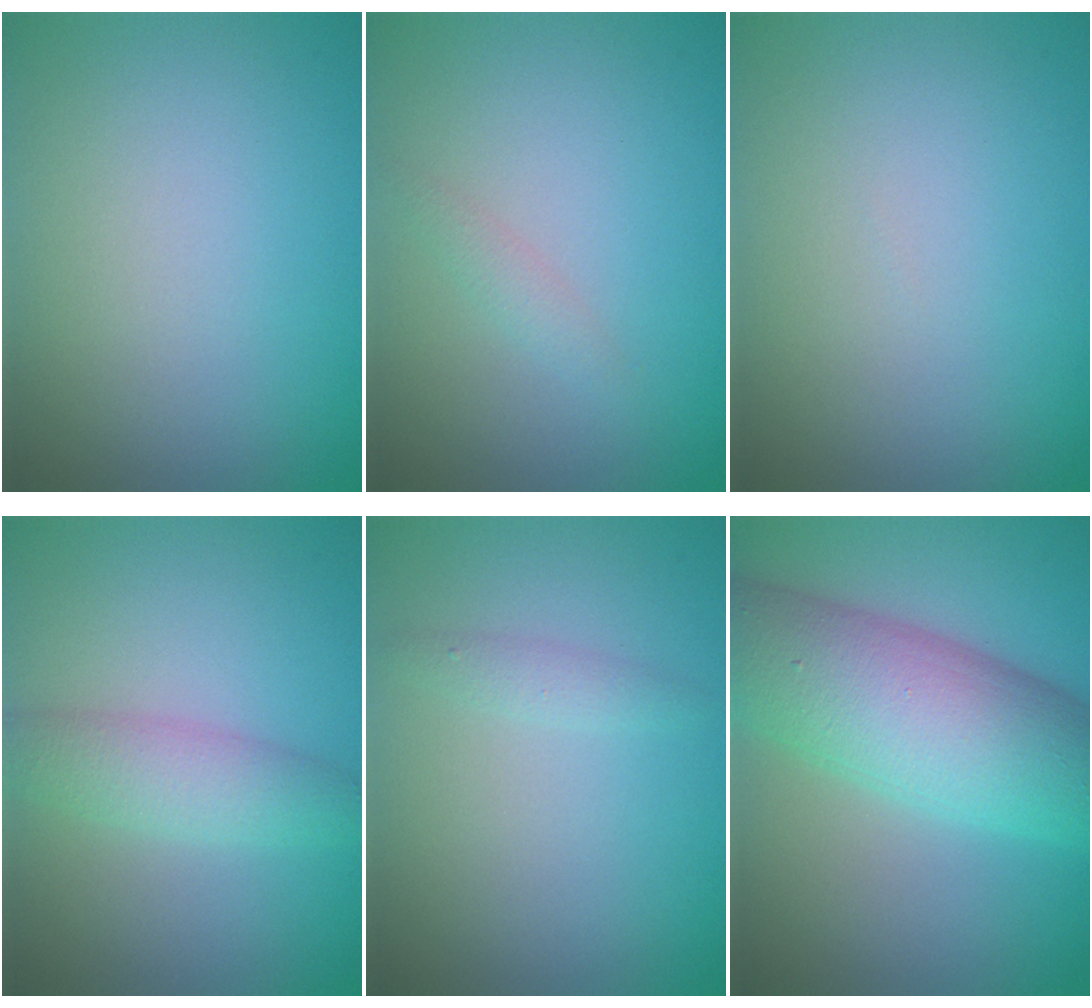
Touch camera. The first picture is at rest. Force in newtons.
{"total": 0.9, "press": 0.9, "slide": 0.0}
{"total": 0.0}
{"total": 3.1, "press": 3.1, "slide": 0.1}
{"total": 1.0, "press": 1.0, "slide": 0.1}
{"total": 10.2, "press": 10.2, "slide": 0.1}